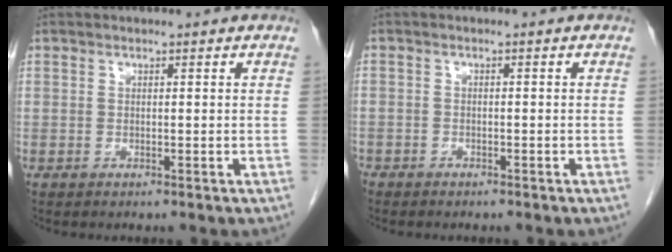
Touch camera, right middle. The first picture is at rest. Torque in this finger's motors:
{"motor_torque": [1.07, -1.06, 0.21, -0.18]}